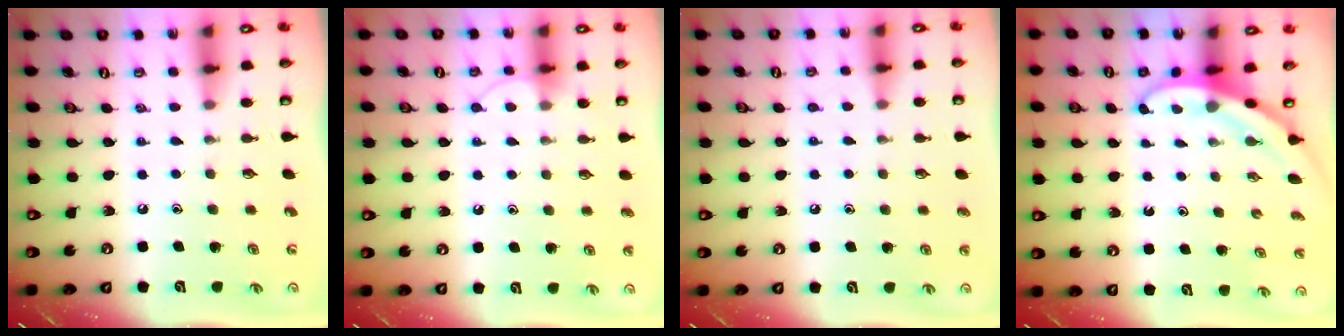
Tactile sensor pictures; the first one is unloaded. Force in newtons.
{"total": 5.6, "press": 5.6, "slide": 0.5}
{"total": 3.8, "press": 3.8, "slide": 0.4}
{"total": 3.3, "press": 3.3, "slide": 0.1}